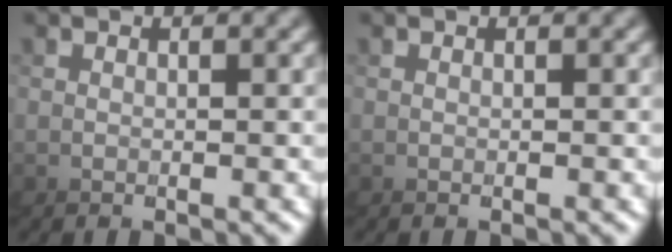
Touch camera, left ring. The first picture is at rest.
{"total": 0.0}